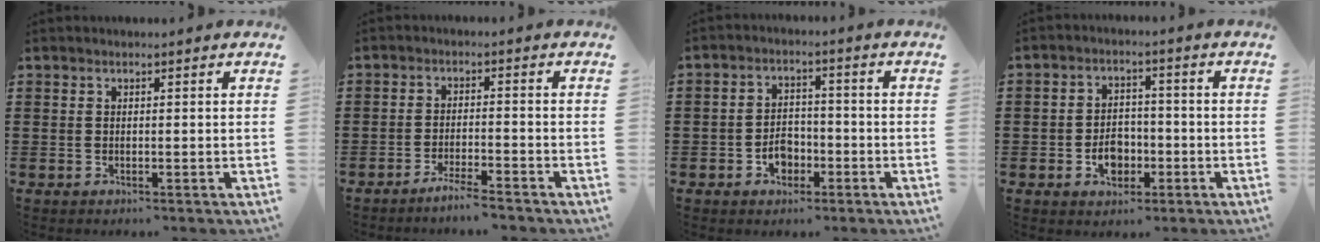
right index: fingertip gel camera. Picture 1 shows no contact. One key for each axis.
{"total": 3.6, "fx": -3.3, "fy": -0.3, "fz": 1.3, "tx": -0.030, "ty": -0.003, "tz": -0.066}
{"total": 3.8, "fx": -1.9, "fy": 2.8, "fz": 1.8, "tx": -0.028, "ty": 0.002, "tz": -0.039}
{"total": 4.5, "fx": -1.7, "fy": 3.4, "fz": 2.4, "tx": -0.039, "ty": 0.002, "tz": -0.032}